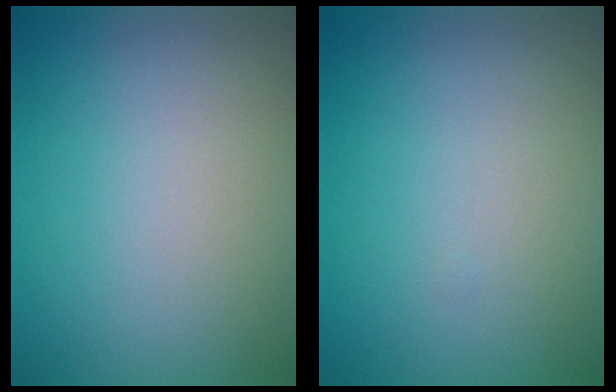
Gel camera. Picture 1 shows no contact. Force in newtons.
{"total": 0.0}